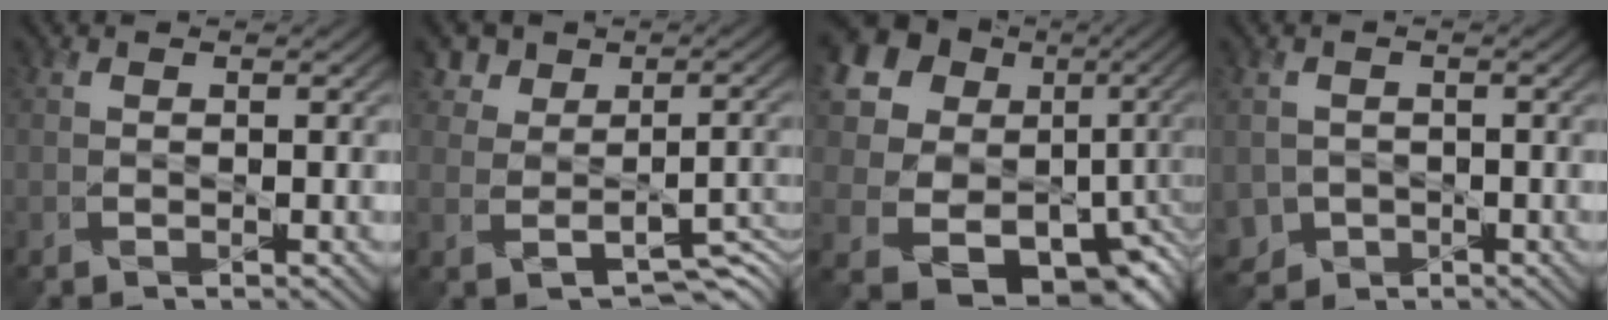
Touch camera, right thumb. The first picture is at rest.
{"total": 5.9, "force": [1.3, 4.8, 3.2], "torque": [-0.040, -0.006, 0.021]}
{"total": 18.2, "force": [-0.1, 15.5, 9.5], "torque": [-0.187, -0.009, 0.037]}
{"total": 3.2, "force": [-1.1, 3.0, 0.7], "torque": [-0.030, -0.019, -0.024]}